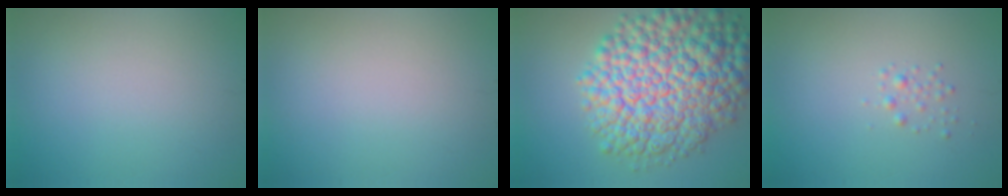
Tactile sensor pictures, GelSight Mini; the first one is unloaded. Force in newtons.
{"total": 0.0}
{"total": 12.8, "press": 12.8, "slide": 0.4}
{"total": 0.9, "press": 0.9, "slide": 0.0}